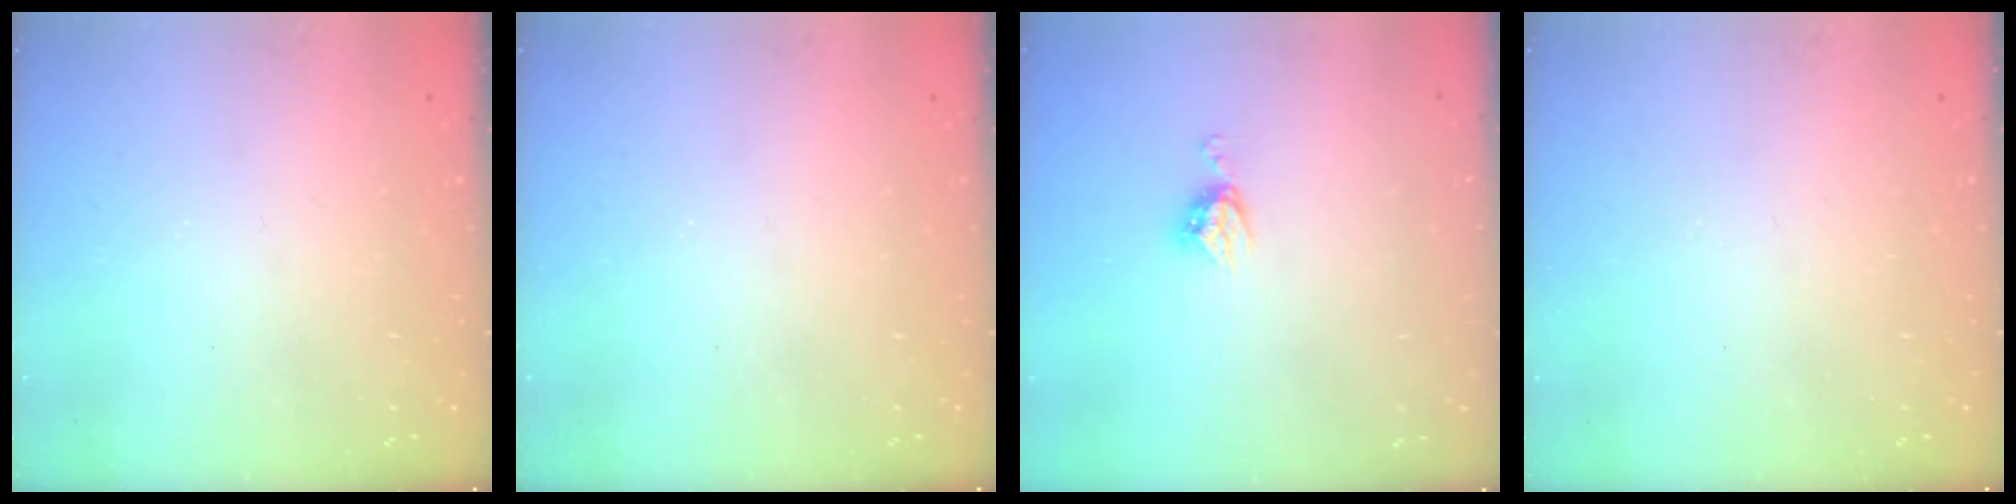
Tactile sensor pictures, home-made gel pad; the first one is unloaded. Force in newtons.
{"total": 0.0}
{"total": 5.2, "press": 5.2, "slide": 0.0}
{"total": 0.0}